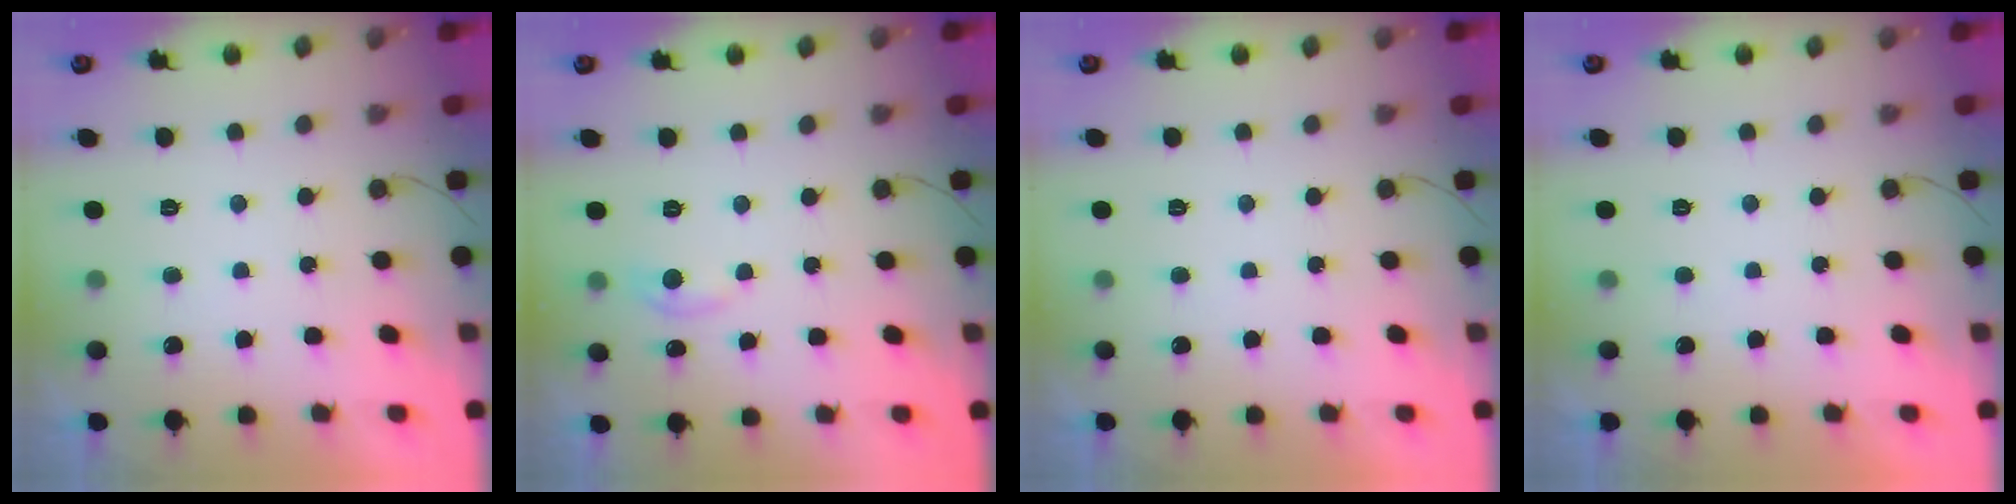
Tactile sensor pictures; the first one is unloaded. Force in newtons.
{"total": 6.1, "press": 6.1, "slide": 0.8}
{"total": 0.0}
{"total": 0.0}